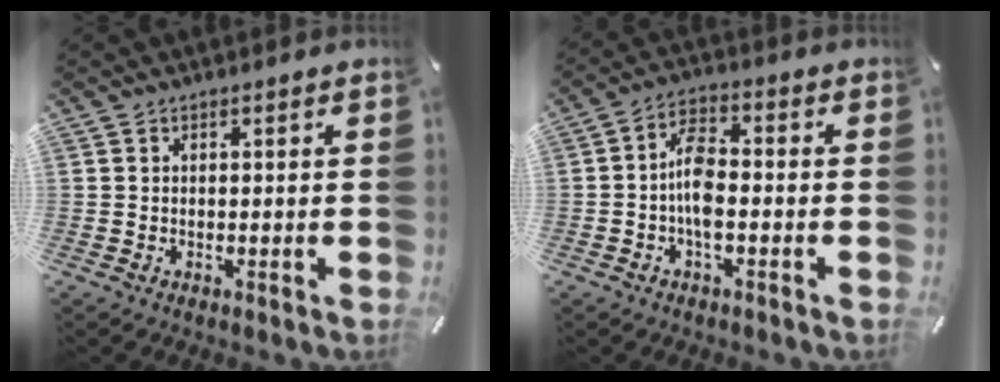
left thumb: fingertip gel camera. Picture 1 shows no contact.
{"total": 7.1, "force": [-1.6, 3.4, 6.1], "torque": [-0.115, 0.012, -0.027]}